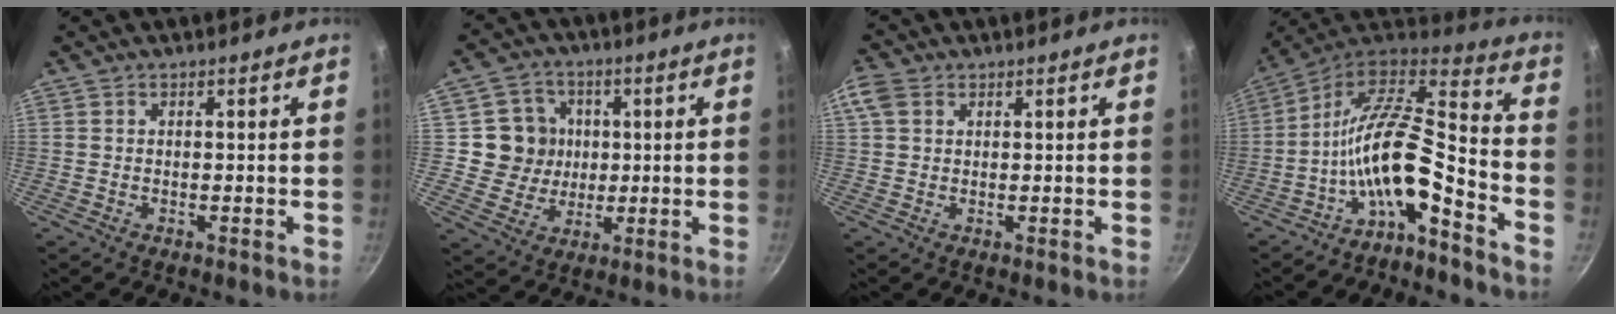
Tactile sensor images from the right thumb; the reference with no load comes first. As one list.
[{"total": 9.5, "force": [1.1, 9.1, 2.5], "torque": [-0.009, 0.001, 0.015]}, {"total": 4.1, "force": [1.6, 2.9, 2.4], "torque": [-0.048, 0.008, 0.029]}, {"total": 14.8, "force": [-7.3, 5.2, 11.8], "torque": [-0.212, 0.079, -0.144]}]